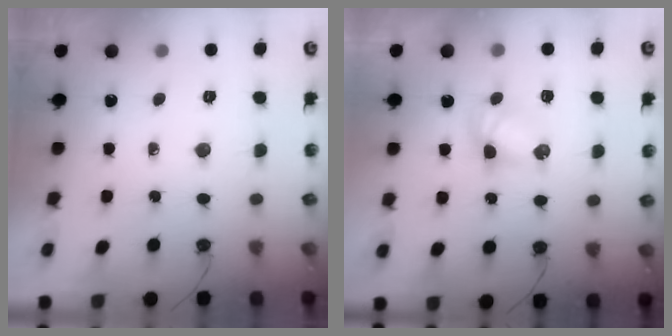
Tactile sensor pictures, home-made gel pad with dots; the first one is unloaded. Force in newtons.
{"total": 6.1, "press": 5.5, "slide": 2.6}